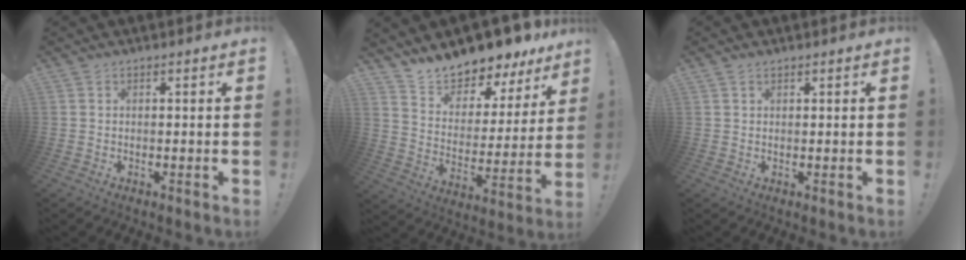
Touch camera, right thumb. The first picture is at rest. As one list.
[{"total": 11.6, "force": [11.4, 1.8, 1.1], "torque": [-0.039, -0.117, 0.198]}, {"total": 0.7, "force": [0.5, 0.3, 0.3], "torque": [-0.006, 0.000, 0.010]}]